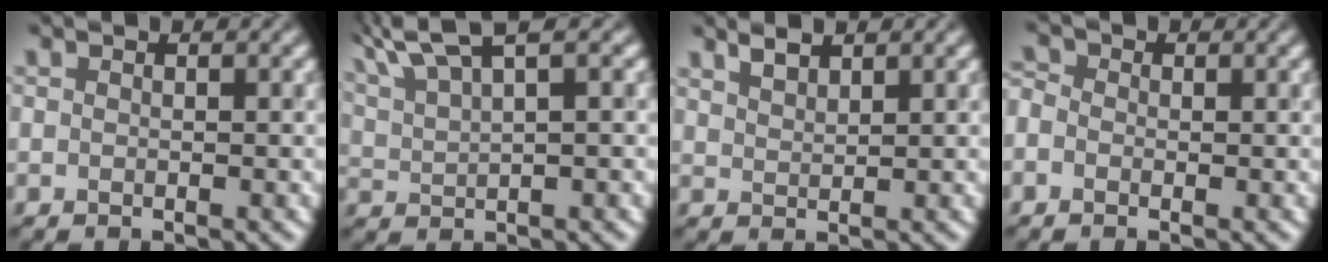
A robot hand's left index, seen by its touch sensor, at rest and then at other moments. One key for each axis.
{"total": 4.7, "fx": 3.7, "fy": 0.5, "fz": 2.8, "tx": -0.062, "ty": 0.022, "tz": 0.074}
{"total": 1.5, "fx": 1.5, "fy": 0.1, "fz": 0.3, "tx": -0.007, "ty": 0.002, "tz": 0.031}
{"total": 1.7, "fx": 0.1, "fy": 1.4, "fz": 1.0, "tx": -0.022, "ty": 0.010, "tz": -0.017}